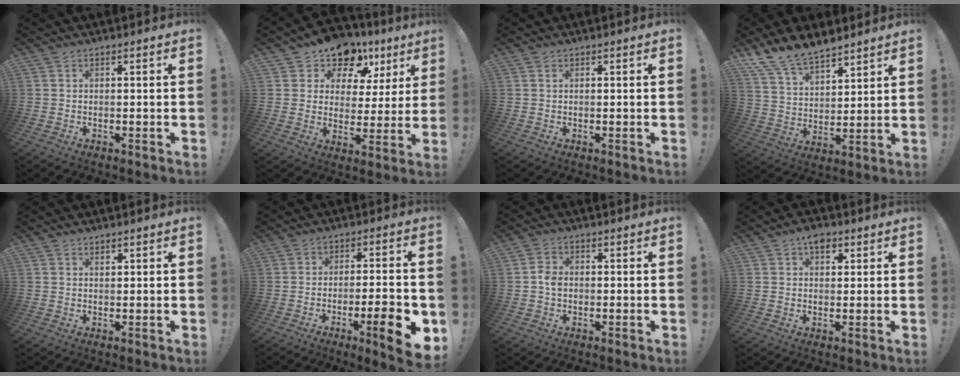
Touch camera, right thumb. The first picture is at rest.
{"total": 12.1, "force": [8.9, 6.9, 4.4], "torque": [-0.070, -0.063, 0.159]}
{"total": 0.5, "force": [0.3, 0.3, 0.3], "torque": [-0.001, -0.001, 0.005]}
{"total": 11.8, "force": [10.4, 4.3, 3.6], "torque": [-0.088, -0.072, 0.200]}
{"total": 0.9, "force": [0.8, 0.3, 0.1], "torque": [0.015, -0.007, 0.012]}
{"total": 12.2, "force": [-4.6, 1.7, 11.1], "torque": [-0.140, 0.009, -0.065]}
{"total": 3.2, "force": [-0.8, 2.2, 2.1], "torque": [-0.033, 0.008, -0.015]}
{"total": 4.7, "force": [2.6, 2.9, 2.7], "torque": [-0.026, -0.006, 0.042]}